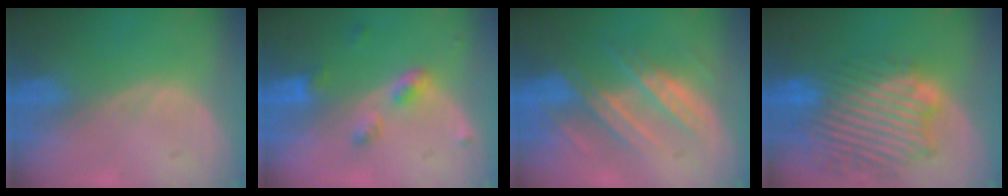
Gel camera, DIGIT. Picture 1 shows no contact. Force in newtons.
{"total": 4.4, "press": 4.0, "slide": 1.7}
{"total": 8.6, "press": 7.8, "slide": 3.7}
{"total": 13.6, "press": 11.7, "slide": 6.8}